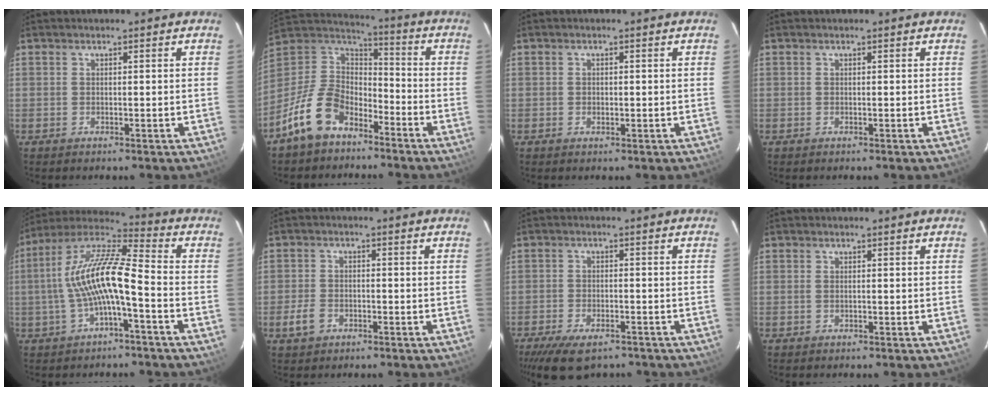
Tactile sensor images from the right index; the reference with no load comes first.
{"total": 15.0, "force": [-9.4, 8.9, 7.6], "torque": [-0.177, 0.026, -0.171]}
{"total": 0.9, "force": [-0.2, 0.7, 0.6], "torque": [-0.009, 0.000, -0.004]}
{"total": 0.0}
{"total": 13.3, "force": [-2.5, 2.8, 12.8], "torque": [-0.250, 0.015, -0.049]}
{"total": 4.2, "force": [-2.1, 2.9, 2.1], "torque": [-0.054, 0.003, -0.039]}
{"total": 9.5, "force": [-7.0, 3.8, 5.0], "torque": [-0.116, -0.017, -0.117]}
{"total": 0.0}